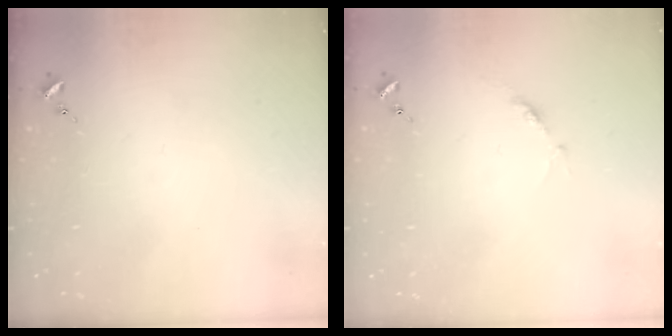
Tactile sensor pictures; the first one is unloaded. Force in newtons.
{"total": 4.7, "press": 4.7, "slide": 0.5}